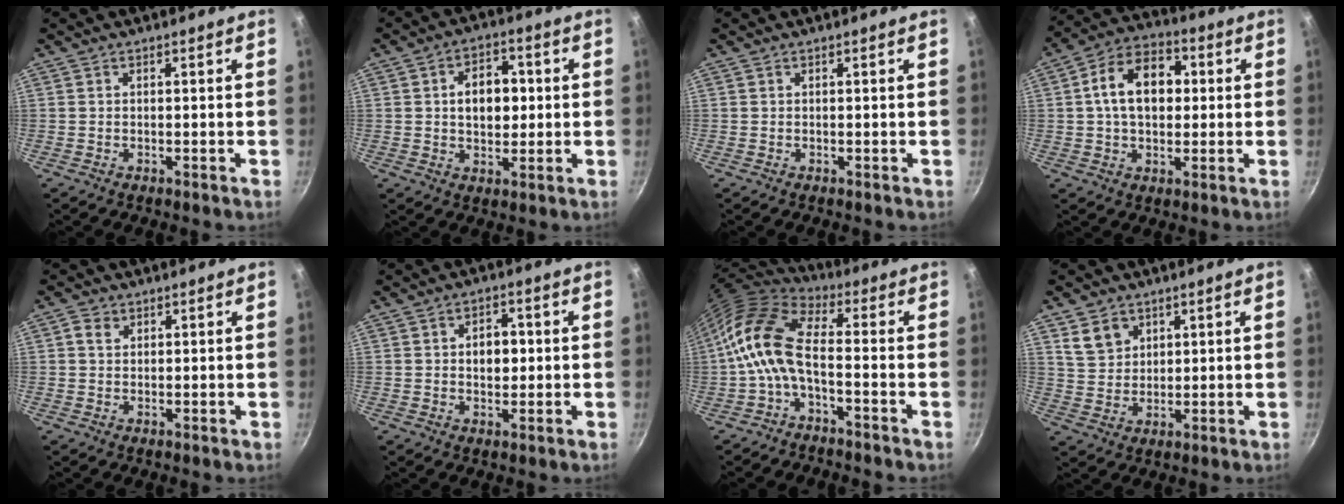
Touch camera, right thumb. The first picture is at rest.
{"total": 8.7, "force": [0.8, 6.0, 6.3], "torque": [-0.064, 0.010, 0.009]}
{"total": 0.0}
{"total": 13.1, "force": [1.6, 9.0, 9.4], "torque": [-0.122, 0.024, 0.012]}
{"total": 2.2, "force": [1.0, 1.7, 1.1], "torque": [-0.011, 0.001, 0.016]}
{"total": 5.0, "force": [0.4, 3.5, 3.6], "torque": [-0.029, 0.005, 0.003]}
{"total": 11.2, "force": [-2.5, 5.3, 9.5], "torque": [-0.200, 0.038, -0.061]}
{"total": 6.4, "force": [3.1, 5.0, 2.5], "torque": [-0.023, -0.007, 0.065]}